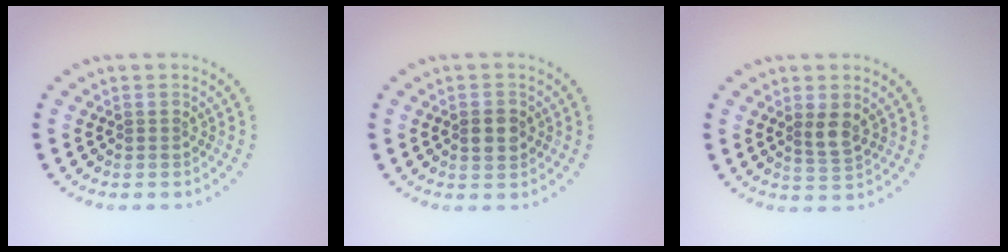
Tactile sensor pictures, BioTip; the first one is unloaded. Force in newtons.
{"total": 2.0, "press": 2.0, "slide": 0.1}
{"total": 2.0, "press": 1.8, "slide": 0.9}